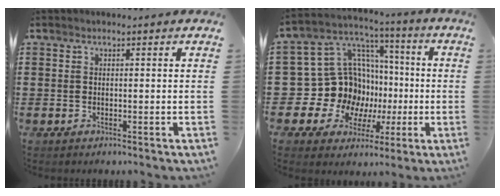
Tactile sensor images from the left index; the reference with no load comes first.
{"total": 15.5, "force": [-2.2, 14.1, 6.1], "torque": [-0.155, -0.019, -0.012]}